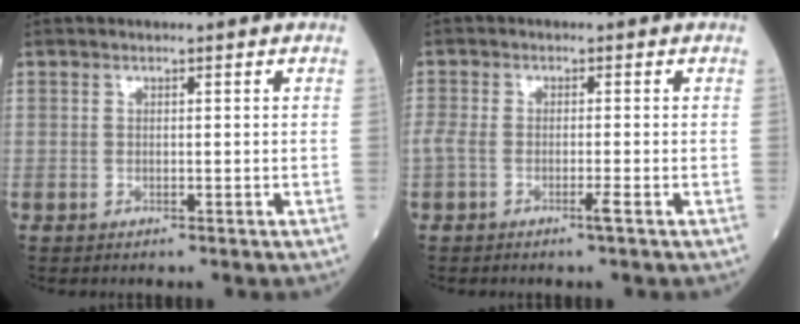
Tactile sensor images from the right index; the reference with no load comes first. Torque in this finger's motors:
{"motor_torque": [1.17, -0.27, 0.56, 0.21]}